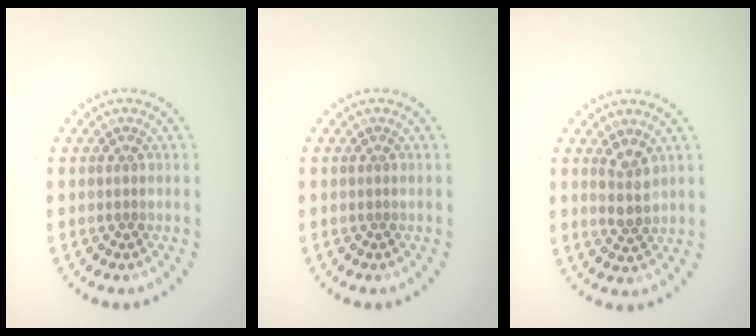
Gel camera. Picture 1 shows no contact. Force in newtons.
{"total": 0.0}
{"total": 2.4, "press": 2.2, "slide": 0.8}